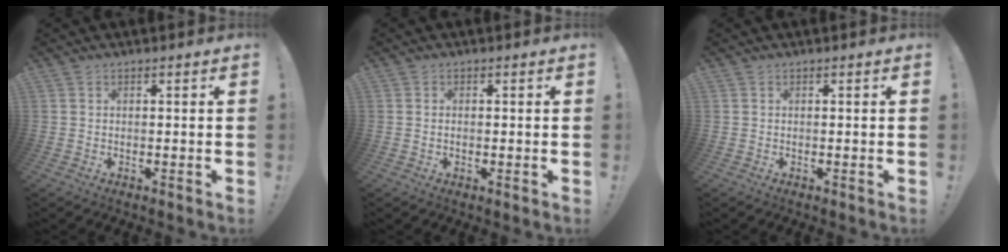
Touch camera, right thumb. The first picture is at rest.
{"total": 0.8, "force": [-0.1, 0.4, 0.7], "torque": [-0.019, 0.004, -0.001]}
{"total": 0.0}